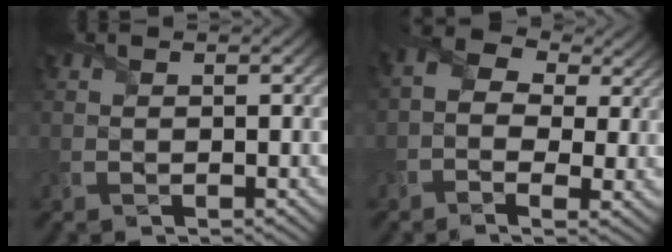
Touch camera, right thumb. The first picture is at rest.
{"total": 8.4, "force": [1.2, 5.7, 6.0], "torque": [-0.134, 0.001, 0.027]}